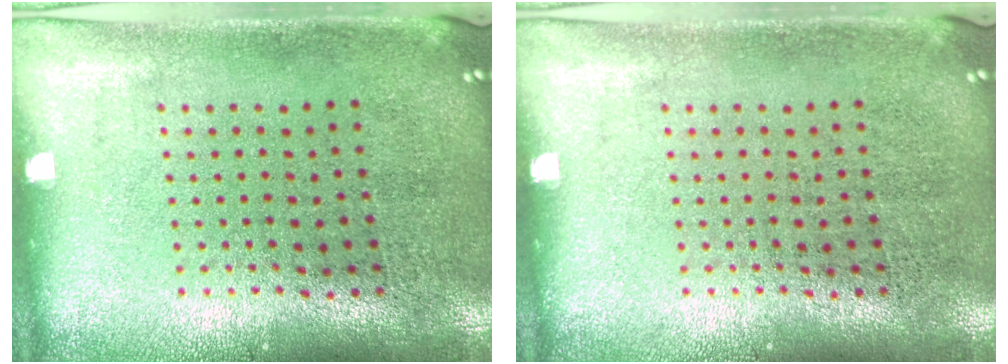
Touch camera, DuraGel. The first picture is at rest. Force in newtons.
{"total": 0.0}